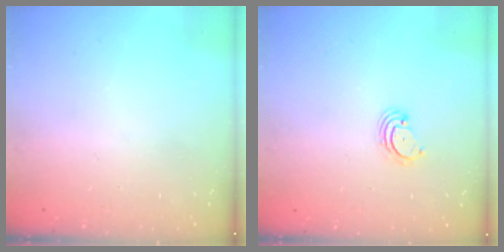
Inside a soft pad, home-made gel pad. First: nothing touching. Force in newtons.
{"total": 2.7, "press": 2.7, "slide": 0.3}